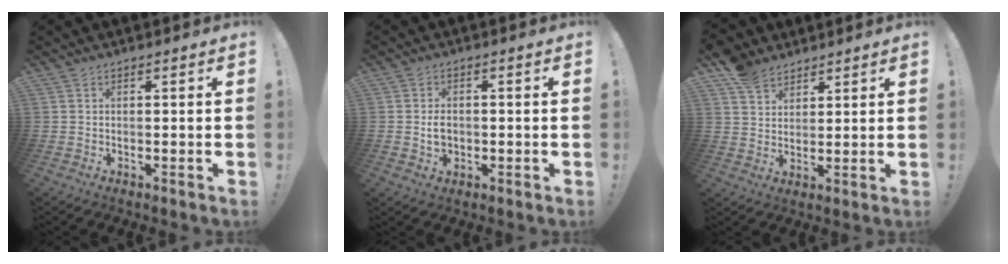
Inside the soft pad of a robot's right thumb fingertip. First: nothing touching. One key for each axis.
{"total": 3.8, "fx": -0.5, "fy": 2.8, "fz": 2.6, "tx": -0.025, "ty": 0.001, "tz": -0.011}
{"total": 8.1, "fx": 6.3, "fy": 4.7, "fz": 2.0, "tx": -0.034, "ty": -0.034, "tz": 0.124}